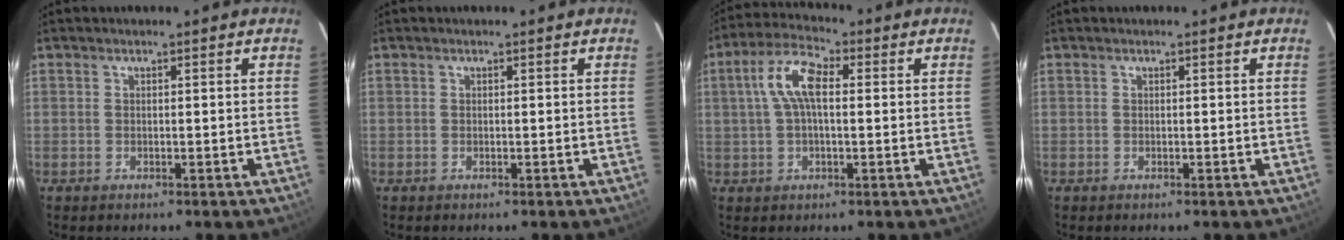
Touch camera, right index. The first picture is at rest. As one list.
[{"total": 0.0}, {"total": 8.4, "force": [1.3, 3.5, 7.5], "torque": [-0.153, 0.023, 0.022]}, {"total": 0.0}]